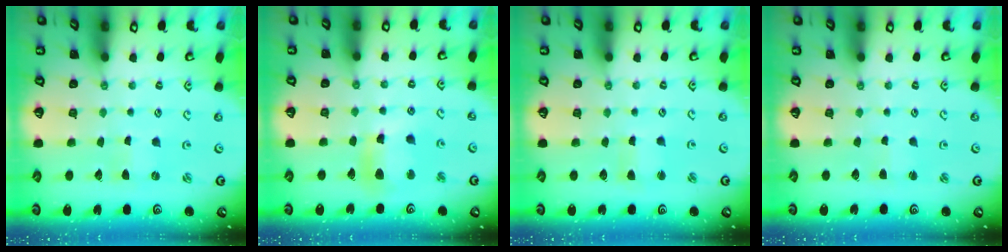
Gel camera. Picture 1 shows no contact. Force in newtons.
{"total": 10.9, "press": 10.7, "slide": 1.9}
{"total": 1.9, "press": 1.9, "slide": 0.2}
{"total": 1.6, "press": 1.6, "slide": 0.3}